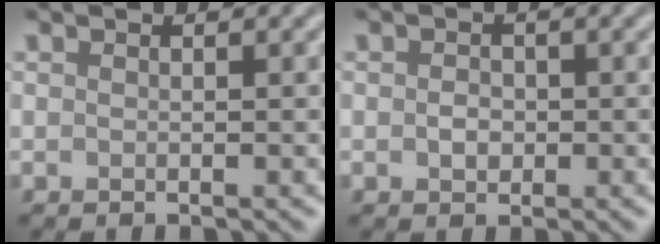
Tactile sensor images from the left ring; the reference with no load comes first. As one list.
[{"total": 1.4, "force": [-0.1, 1.1, 0.9], "torque": [-0.016, -0.002, -0.004]}]